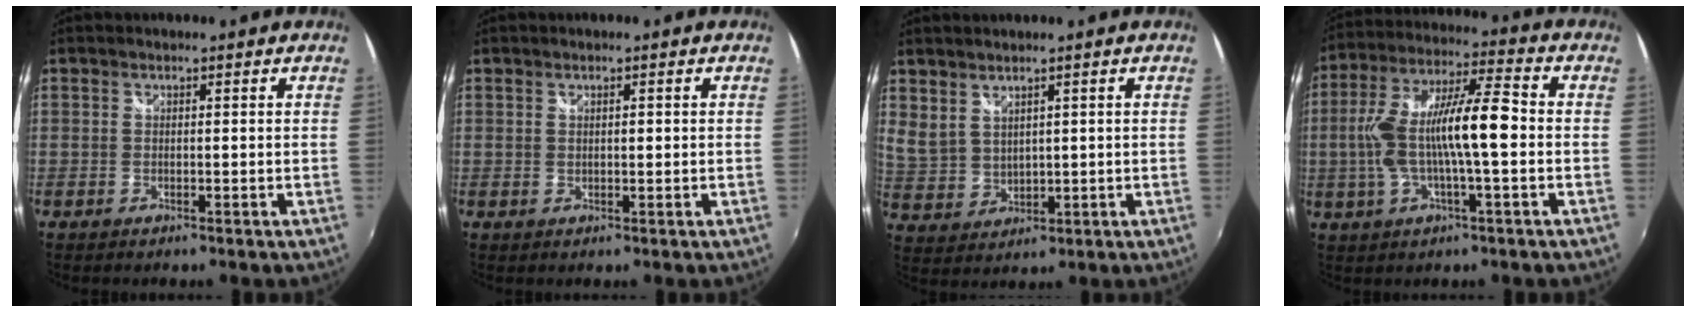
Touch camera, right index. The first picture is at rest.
{"total": 1.0, "force": [0.4, 0.5, 0.8], "torque": [-0.012, 0.001, 0.007]}
{"total": 5.1, "force": [3.7, 2.8, 2.3], "torque": [-0.044, -0.001, 0.085]}
{"total": 14.1, "force": [-1.5, 2.5, 13.8], "torque": [-0.265, 0.009, -0.027]}